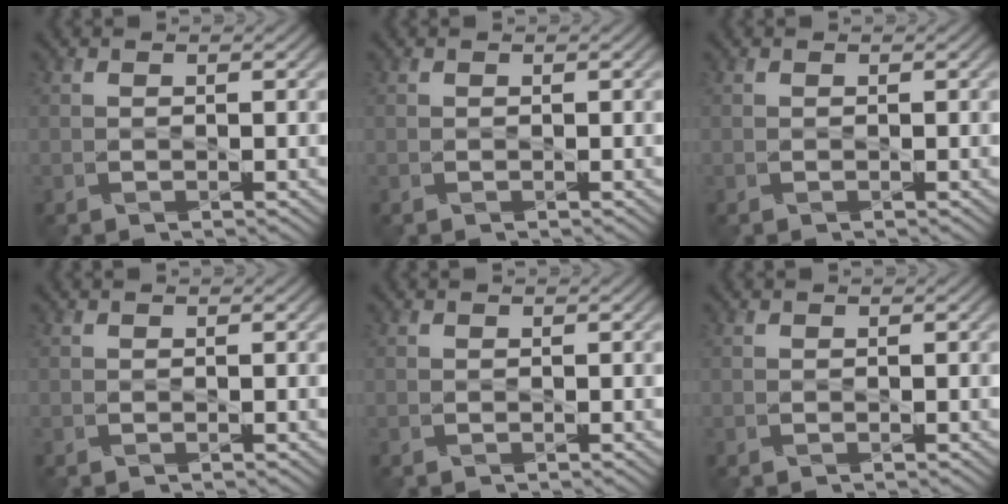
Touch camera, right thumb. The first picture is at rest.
{"total": 0.0}
{"total": 0.0}
{"total": 0.0}
{"total": 0.0}
{"total": 0.0}